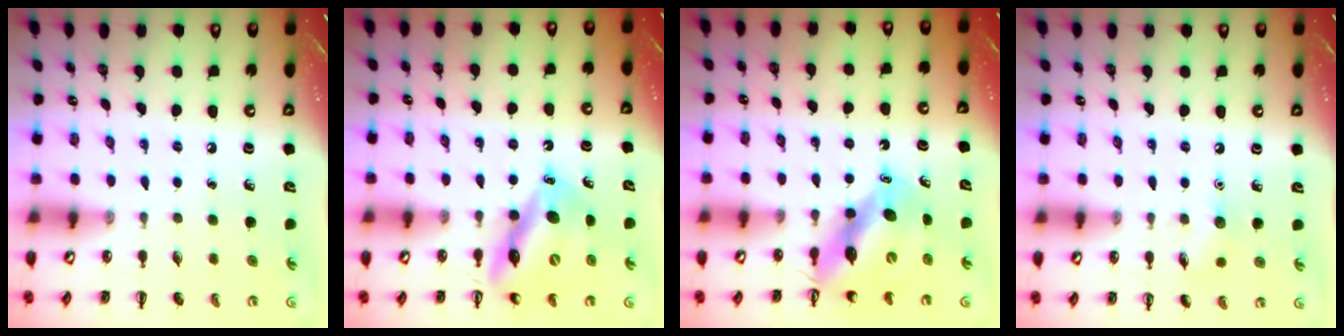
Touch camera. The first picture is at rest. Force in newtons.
{"total": 12.4, "press": 11.7, "slide": 4.1}
{"total": 11.0, "press": 10.4, "slide": 3.4}
{"total": 6.0, "press": 5.9, "slide": 1.5}